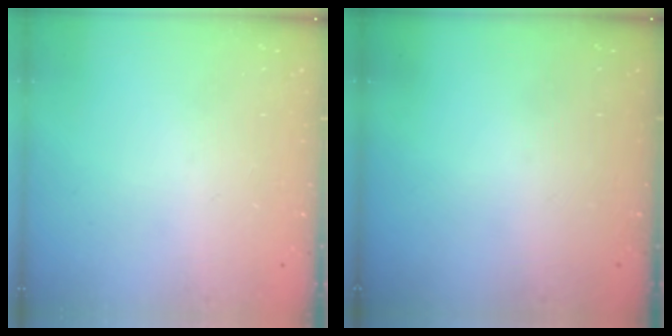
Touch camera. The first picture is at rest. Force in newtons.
{"total": 0.0}